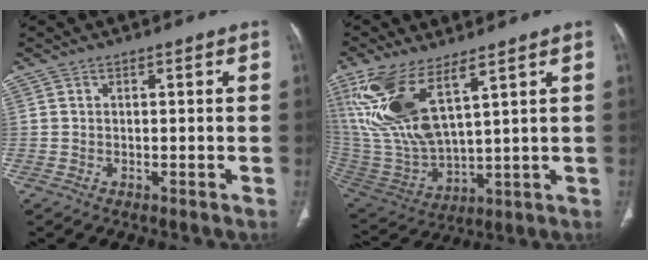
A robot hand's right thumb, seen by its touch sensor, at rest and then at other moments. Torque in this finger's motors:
{"motor_torque": [1.17, 3.83, 2.02, 0.75, 0.33]}